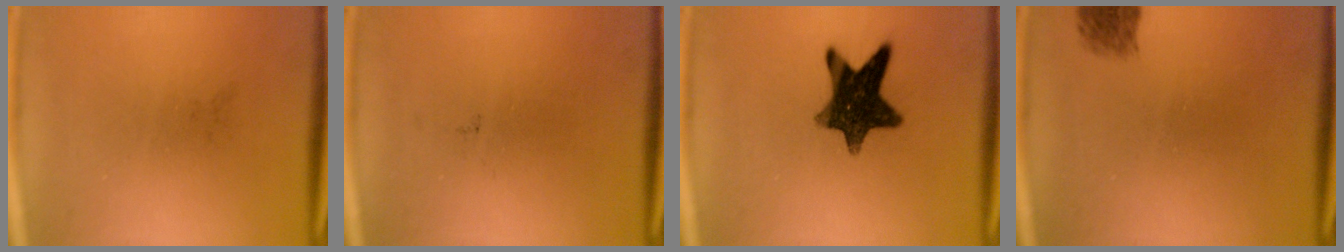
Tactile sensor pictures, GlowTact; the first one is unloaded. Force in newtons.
{"total": 0.0}
{"total": 11.9}
{"total": 1.9}